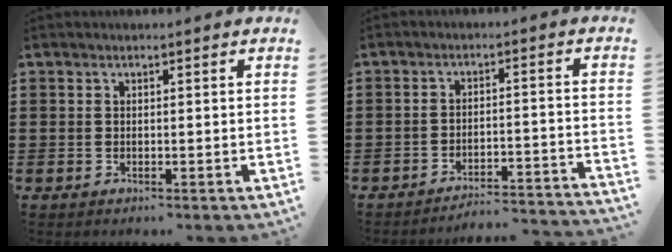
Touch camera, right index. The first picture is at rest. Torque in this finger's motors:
{"motor_torque": [-0.52, 1.61, -1.05, -0.21]}